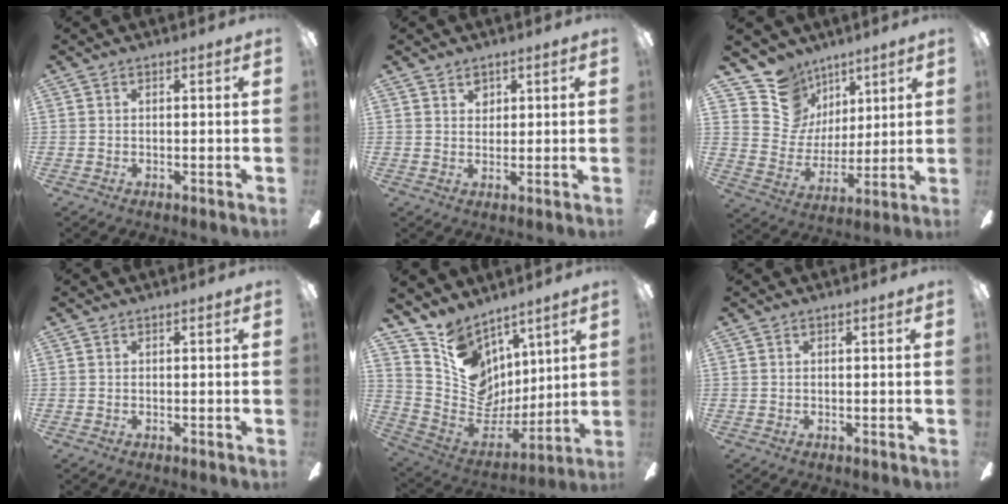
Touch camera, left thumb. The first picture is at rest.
{"total": 2.5, "force": [1.7, 1.8, 0.4], "torque": [0.014, -0.008, 0.027]}
{"total": 12.7, "force": [7.8, 9.9, 1.9], "torque": [-0.053, -0.061, 0.158]}
{"total": 0.0}
{"total": 12.6, "force": [6.7, 9.7, 4.3], "torque": [-0.075, -0.053, 0.138]}
{"total": 0.0}